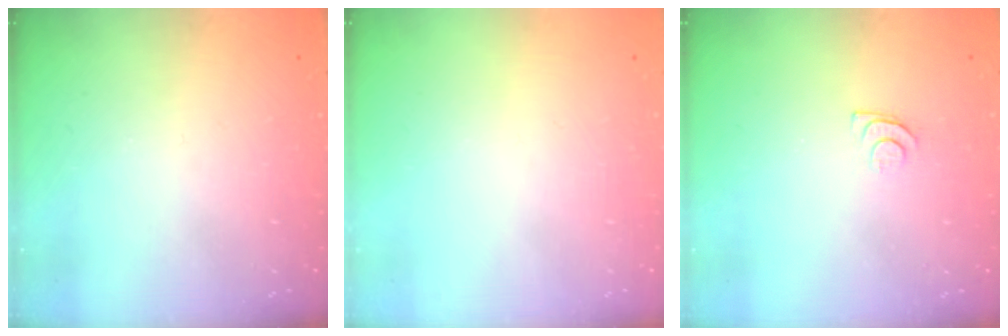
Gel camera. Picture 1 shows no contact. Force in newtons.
{"total": 1.8, "press": 1.8, "slide": 0.1}
{"total": 4.2, "press": 4.2, "slide": 0.5}